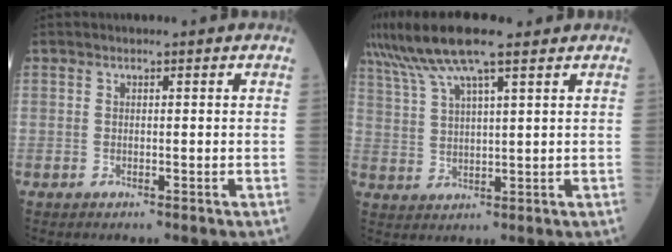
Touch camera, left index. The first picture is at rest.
{"total": 10.7, "force": [8.0, 1.0, 7.0], "torque": [-0.136, 0.033, 0.144]}